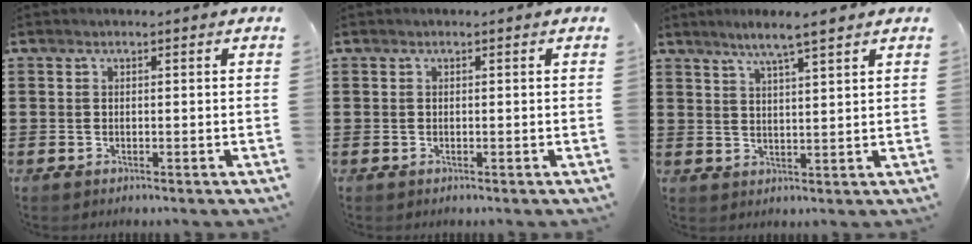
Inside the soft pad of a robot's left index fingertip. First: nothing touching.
{"total": 0.0}
{"total": 4.6, "force": [3.7, -0.2, 2.8], "torque": [-0.065, -0.004, 0.064]}